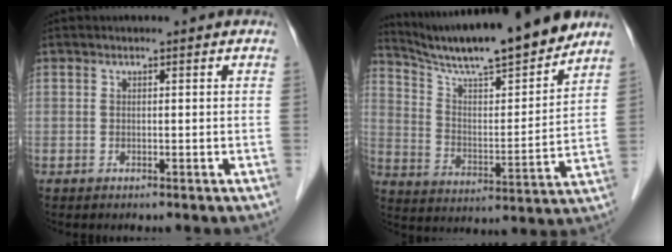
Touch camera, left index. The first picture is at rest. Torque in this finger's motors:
{"motor_torque": [0.19, -0.41, 0.34, 0.06]}